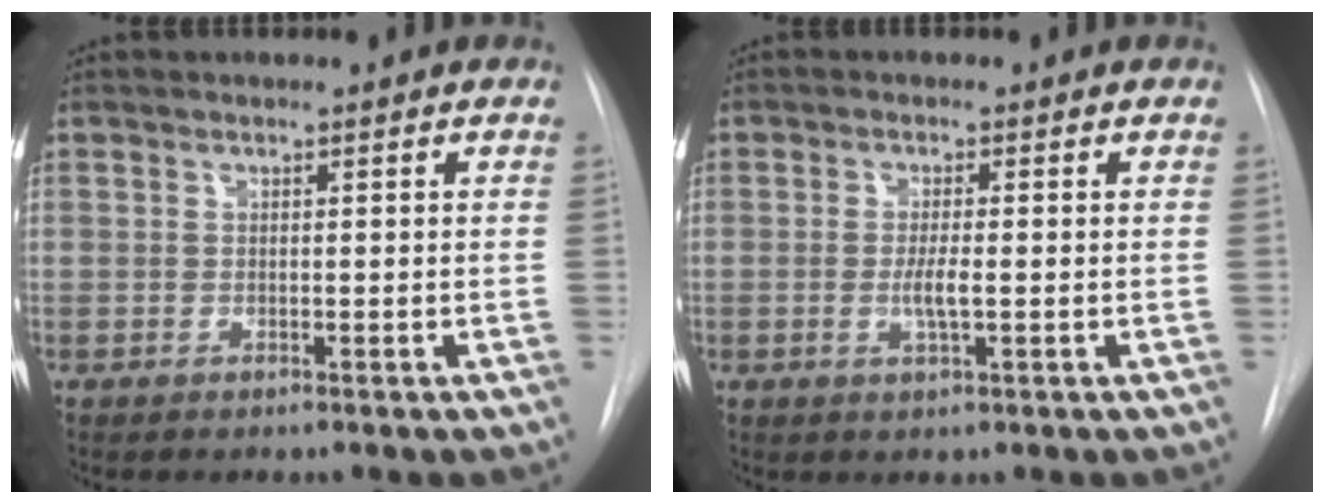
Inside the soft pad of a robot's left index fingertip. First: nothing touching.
{"total": 2.8, "force": [-1.2, 0.2, 2.5], "torque": [-0.049, -0.010, -0.017]}